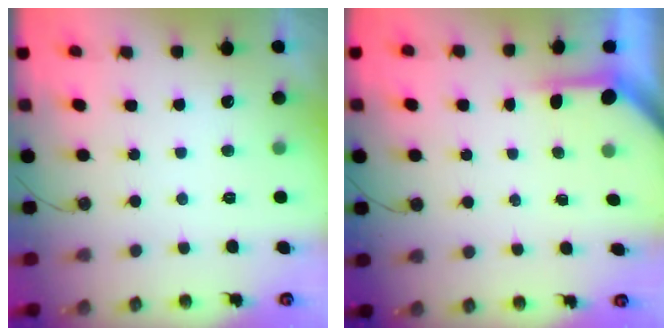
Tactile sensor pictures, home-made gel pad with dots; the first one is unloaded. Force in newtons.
{"total": 3.7, "press": 3.7, "slide": 0.3}